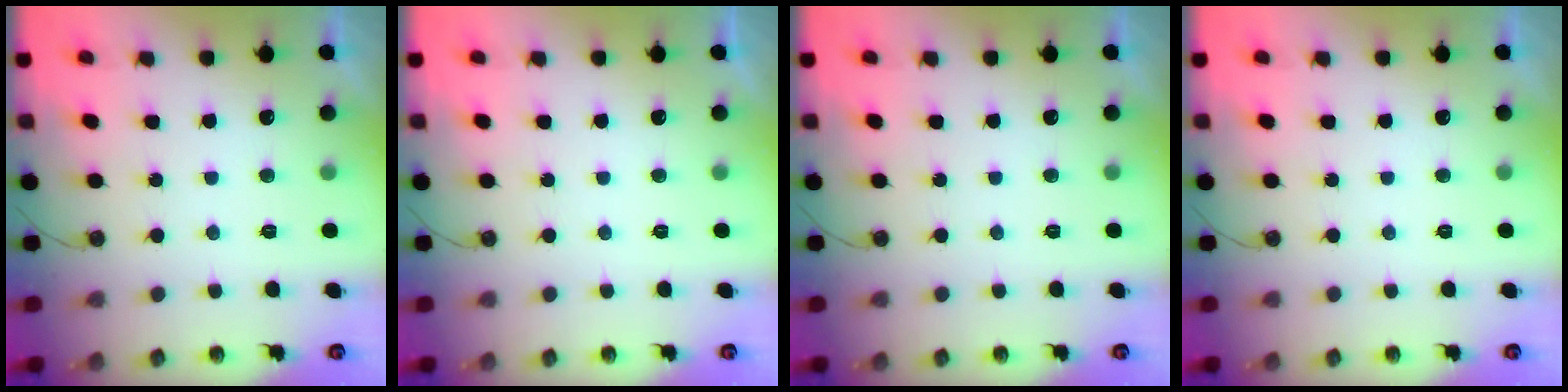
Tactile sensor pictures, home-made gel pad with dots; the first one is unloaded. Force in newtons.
{"total": 0.0}
{"total": 0.0}
{"total": 0.0}